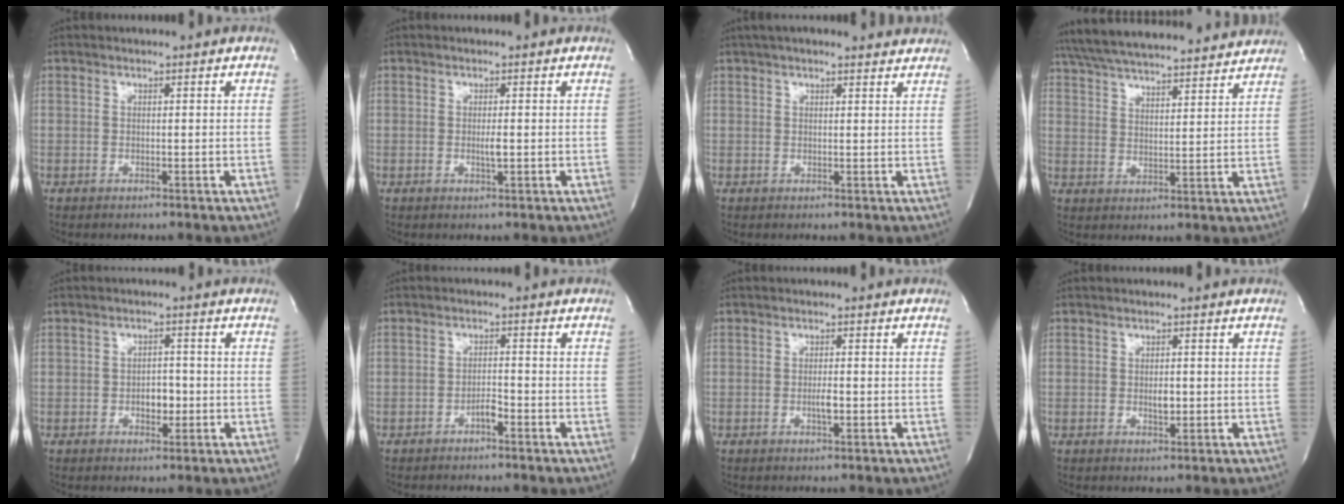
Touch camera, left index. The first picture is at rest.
{"total": 1.3, "force": [-0.3, 0.1, 1.3], "torque": [-0.029, -0.006, -0.003]}
{"total": 9.9, "force": [8.8, 2.0, 3.9], "torque": [-0.052, 0.032, 0.105]}
{"total": 23.4, "force": [21.4, 3.3, 9.0], "torque": [-0.166, 0.027, 0.305]}
{"total": 3.0, "force": [-0.9, 1.8, 2.3], "torque": [-0.033, 0.002, -0.009]}
{"total": 1.9, "force": [-1.4, 0.4, 1.2], "torque": [-0.023, 0.000, -0.024]}
{"total": 1.7, "force": [-0.6, 0.3, 1.5], "torque": [-0.034, -0.004, -0.009]}
{"total": 1.7, "force": [-0.3, 0.8, 1.5], "torque": [-0.031, -0.004, -0.002]}